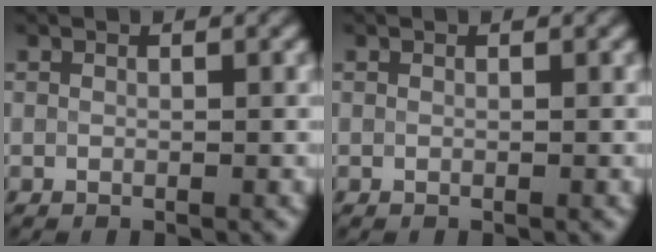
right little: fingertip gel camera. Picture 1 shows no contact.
{"total": 0.0}